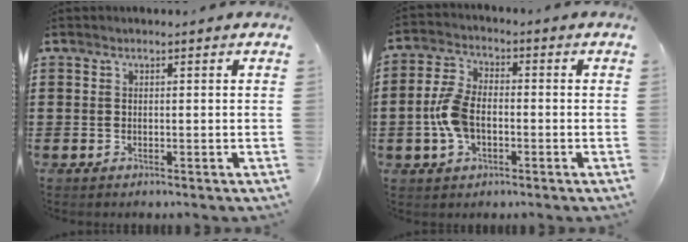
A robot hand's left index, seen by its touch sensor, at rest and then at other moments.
{"total": 7.4, "force": [-1.3, 4.4, 5.9], "torque": [-0.144, 0.000, -0.029]}